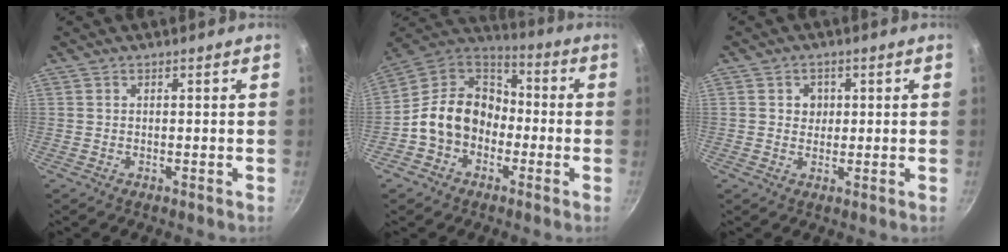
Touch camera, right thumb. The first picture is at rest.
{"total": 15.4, "force": [-3.1, 12.4, 8.7], "torque": [-0.115, 0.059, -0.071]}
{"total": 3.0, "force": [0.6, 2.8, 1.0], "torque": [0.004, -0.001, 0.005]}